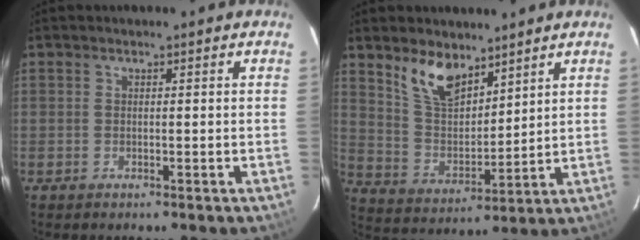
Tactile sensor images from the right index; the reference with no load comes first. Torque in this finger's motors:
{"motor_torque": [0.27, 0.24, 0.28, 0.08]}